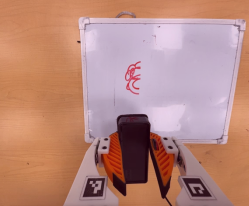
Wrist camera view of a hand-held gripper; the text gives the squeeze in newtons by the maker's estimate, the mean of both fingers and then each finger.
{"total": 11.8, "left": 10.5, "right": 13.1}